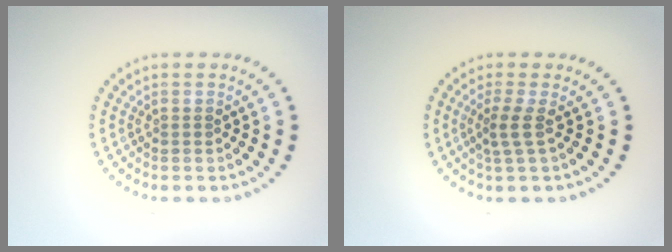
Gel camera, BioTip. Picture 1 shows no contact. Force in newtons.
{"total": 1.9, "press": 1.2, "slide": 1.5}